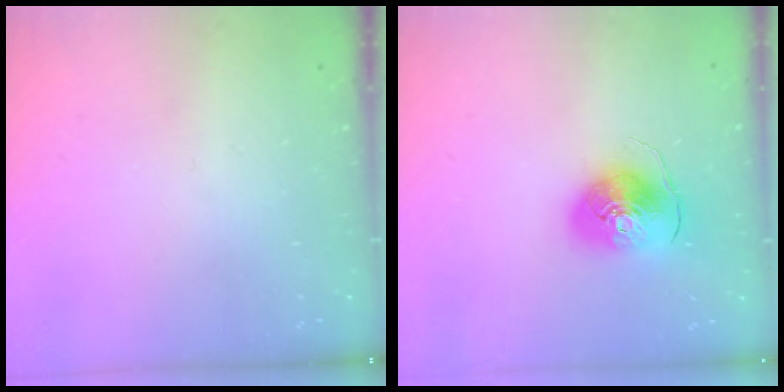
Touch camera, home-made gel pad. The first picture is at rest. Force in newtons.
{"total": 10.2, "press": 10.1, "slide": 1.5}